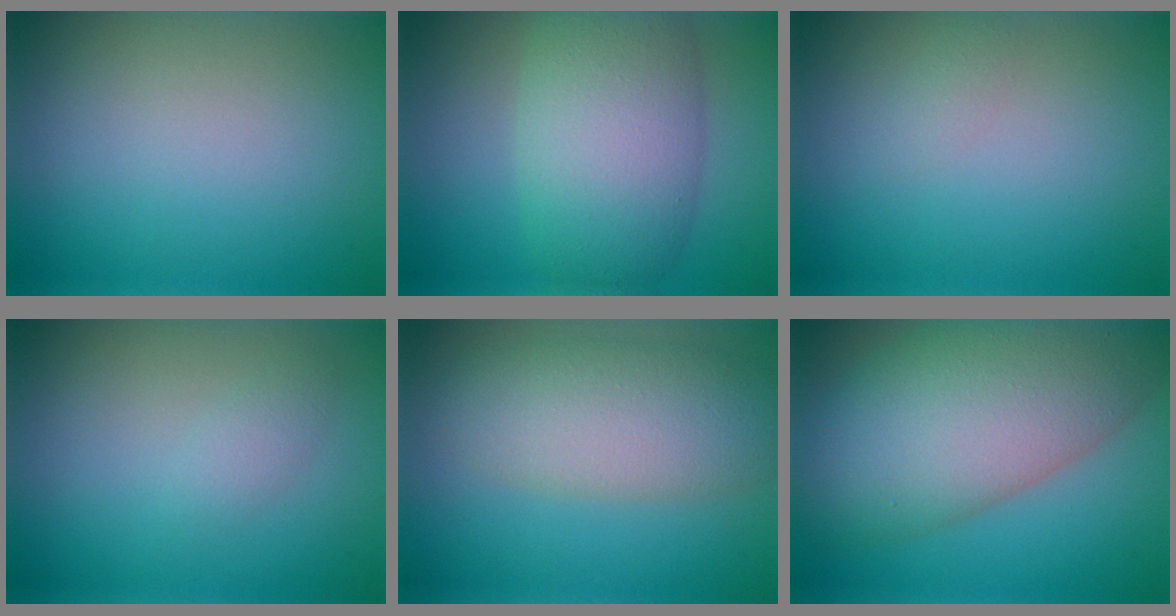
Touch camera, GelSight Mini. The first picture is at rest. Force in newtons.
{"total": 8.5, "press": 8.5, "slide": 0.4}
{"total": 0.7, "press": 0.7, "slide": 0.0}
{"total": 1.2, "press": 1.2, "slide": 0.0}
{"total": 6.6, "press": 6.6, "slide": 0.4}
{"total": 13.2, "press": 13.2, "slide": 0.6}